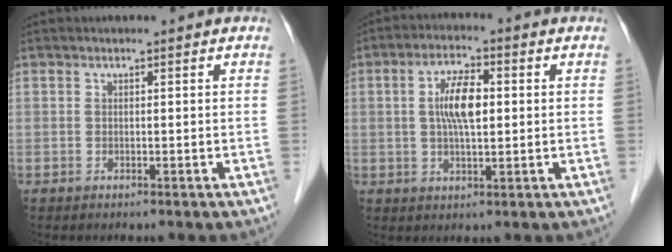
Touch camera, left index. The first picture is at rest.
{"total": 6.5, "force": [0.9, 2.1, 6.1], "torque": [-0.126, 0.010, 0.015]}